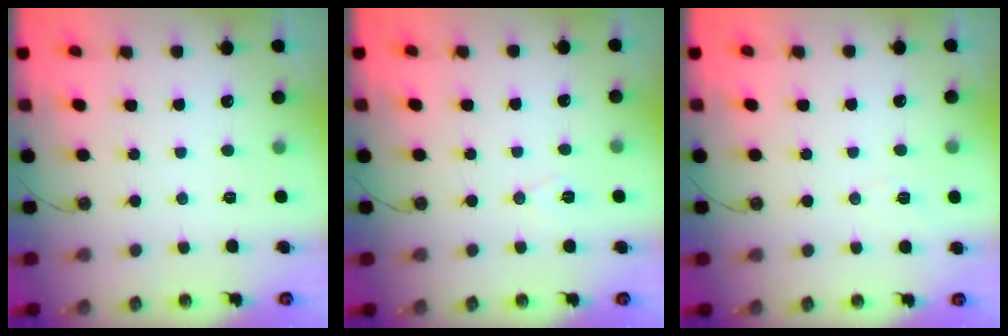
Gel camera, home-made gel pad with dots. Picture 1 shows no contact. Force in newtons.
{"total": 6.0, "press": 4.0, "slide": 4.5}
{"total": 2.7, "press": 2.3, "slide": 1.4}